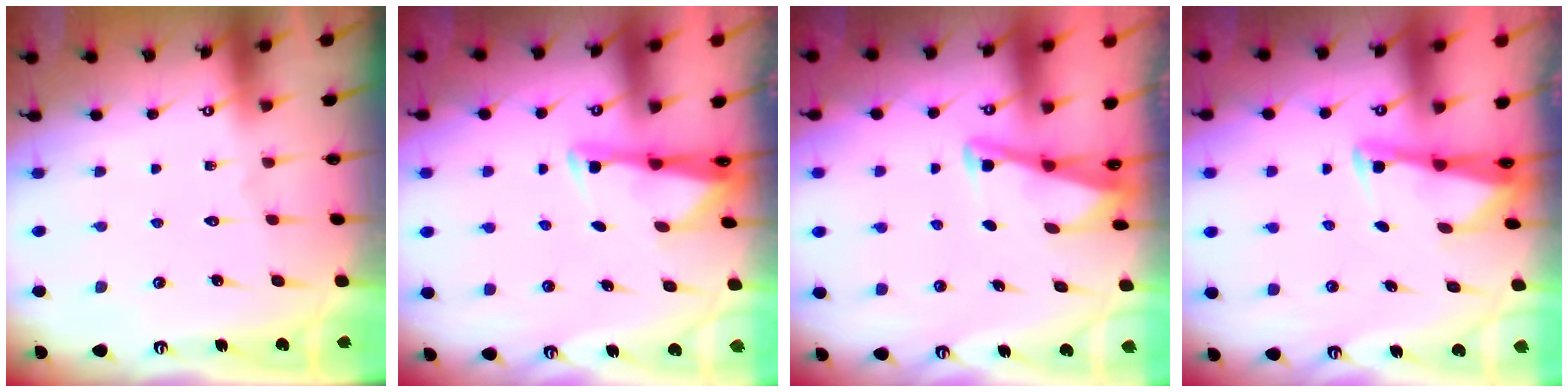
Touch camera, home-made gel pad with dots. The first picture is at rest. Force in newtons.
{"total": 2.7, "press": 2.7, "slide": 0.4}
{"total": 2.9, "press": 2.9, "slide": 0.3}
{"total": 2.7, "press": 2.7, "slide": 0.3}